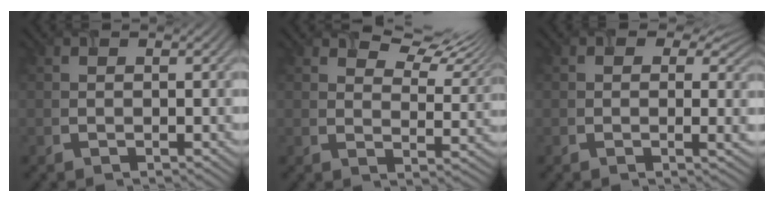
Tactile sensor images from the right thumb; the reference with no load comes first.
{"total": 7.7, "force": [6.2, 2.5, 3.7], "torque": [-0.064, 0.003, 0.097]}
{"total": 3.3, "force": [0.9, 1.9, 2.5], "torque": [-0.031, -0.006, 0.006]}